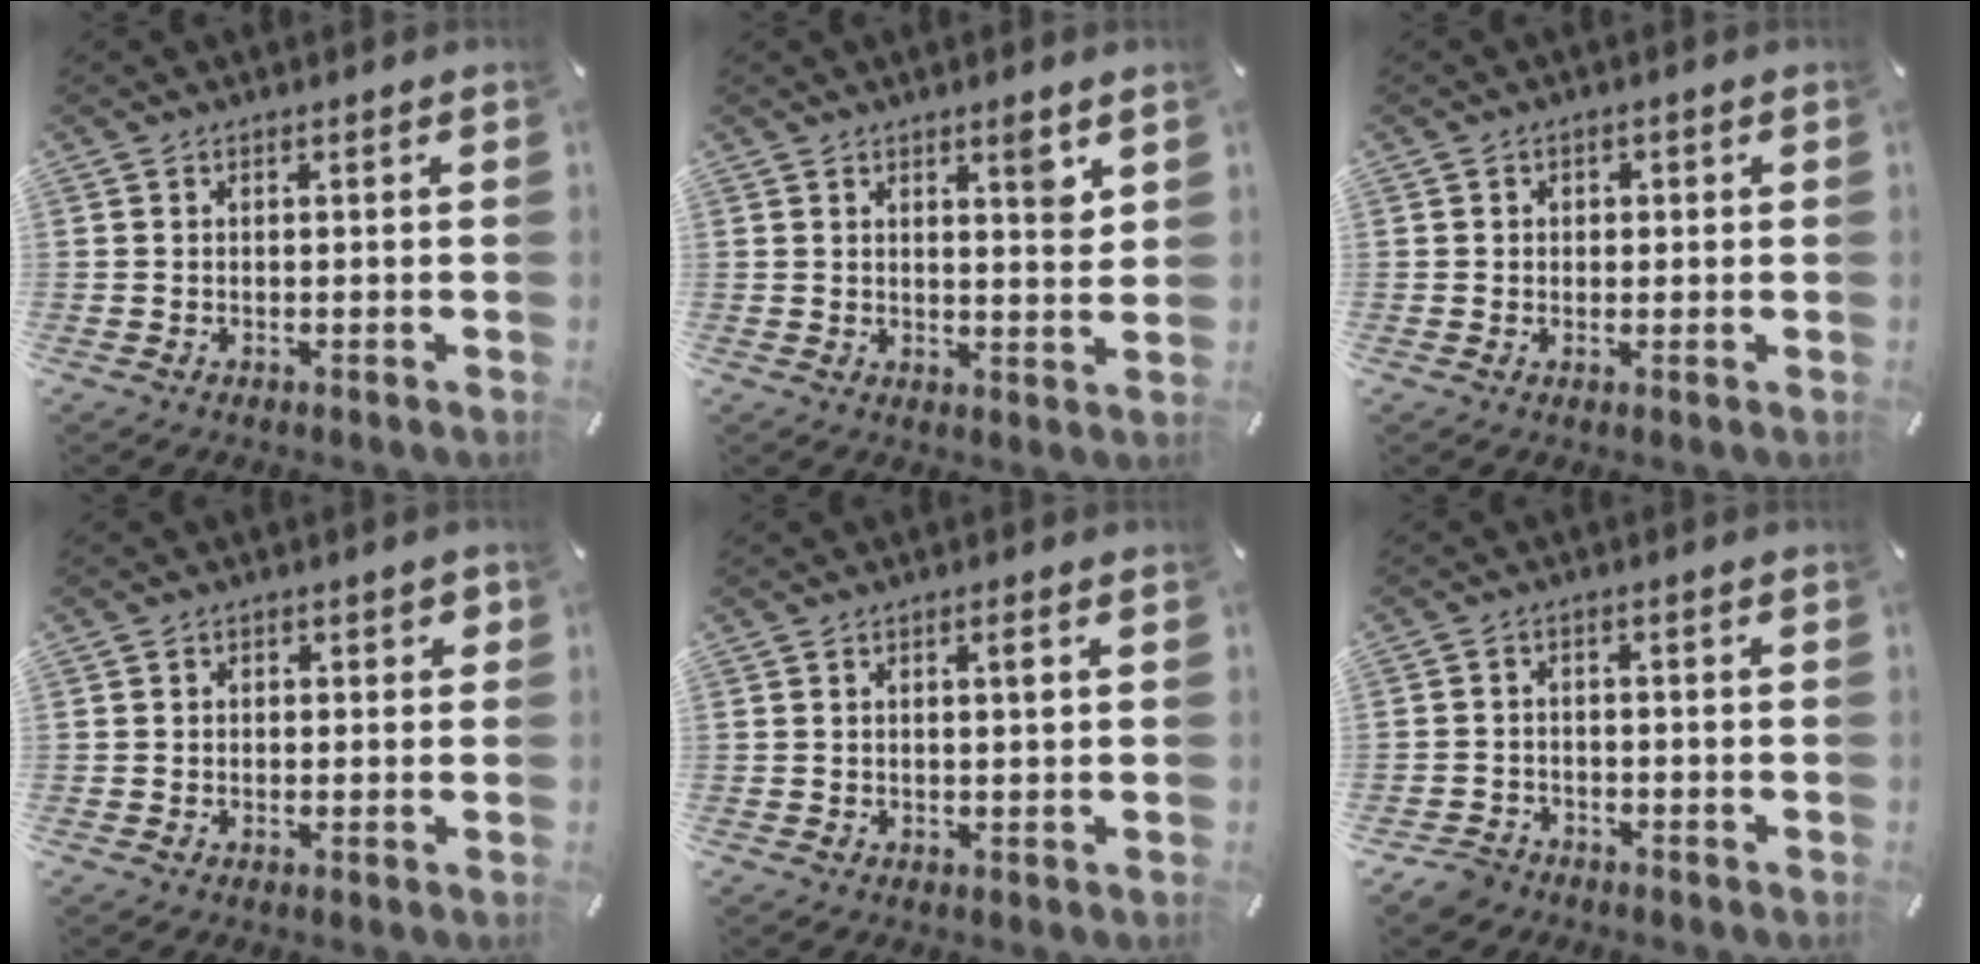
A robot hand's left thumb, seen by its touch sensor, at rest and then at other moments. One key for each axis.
{"total": 5.4, "fx": 3.1, "fy": 1.2, "fz": 4.2, "tx": -0.049, "ty": -0.025, "tz": 0.044}
{"total": 1.6, "fx": -0.1, "fy": 1.5, "fz": 0.4, "tx": -0.003, "ty": 0.003, "tz": -0.007}
{"total": 1.6, "fx": -0.3, "fy": 1.4, "fz": 0.7, "tx": -0.005, "ty": 0.004, "tz": -0.009}
{"total": 2.0, "fx": 0.6, "fy": 0.3, "fz": 1.9, "tx": -0.037, "ty": 0.002, "tz": 0.008}
{"total": 4.0, "fx": -3.0, "fy": 2.5, "fz": 1.0, "tx": -0.027, "ty": 0.015, "tz": -0.060}